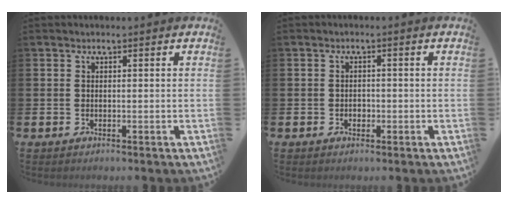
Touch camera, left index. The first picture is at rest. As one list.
[{"total": 1.1, "force": [-0.3, 1.0, 0.4], "torque": [0.000, 0.002, -0.009]}]